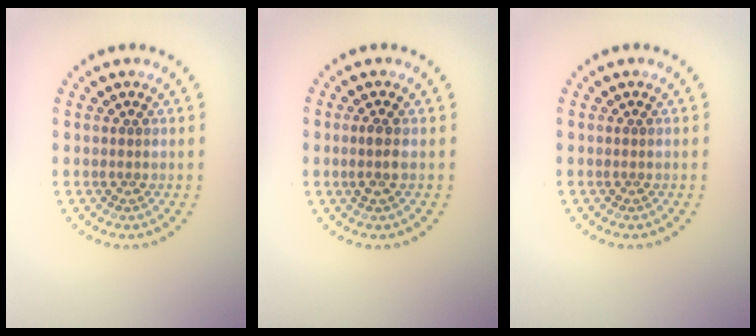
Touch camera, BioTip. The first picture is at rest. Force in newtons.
{"total": 1.5, "press": 1.3, "slide": 0.8}
{"total": 0.0}